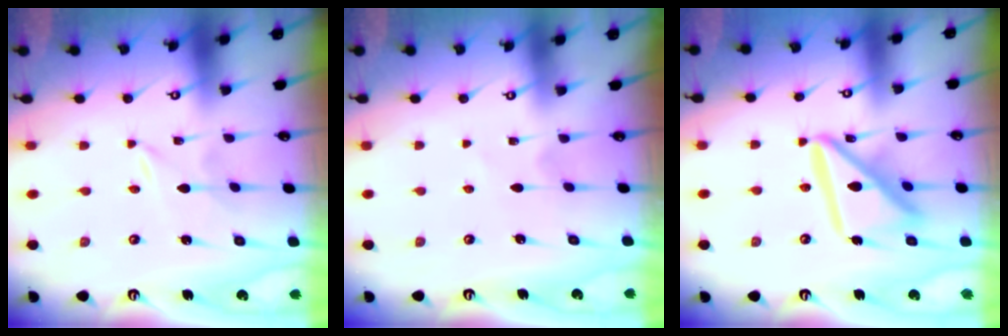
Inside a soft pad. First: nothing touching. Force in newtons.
{"total": 2.3, "press": 2.3, "slide": 0.3}
{"total": 15.1, "press": 14.9, "slide": 1.8}